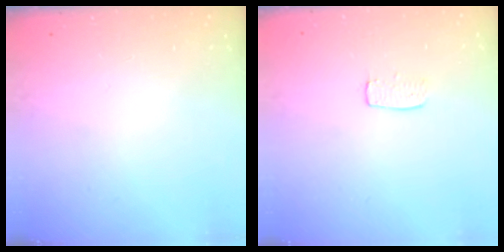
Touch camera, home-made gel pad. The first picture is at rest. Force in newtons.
{"total": 5.1, "press": 5.1, "slide": 0.4}